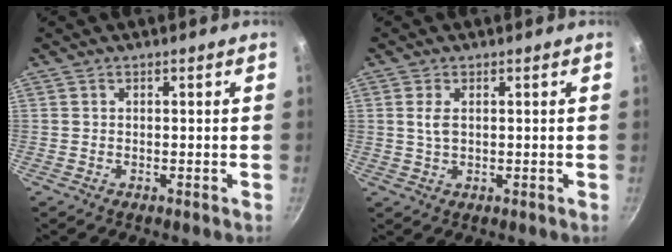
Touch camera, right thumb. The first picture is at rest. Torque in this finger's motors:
{"motor_torque": [-0.51, -0.08, -0.49, 0.16, 0.12]}